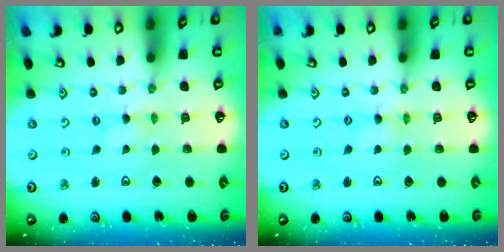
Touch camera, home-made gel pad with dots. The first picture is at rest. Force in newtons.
{"total": 0.7, "press": 0.7, "slide": 0.1}